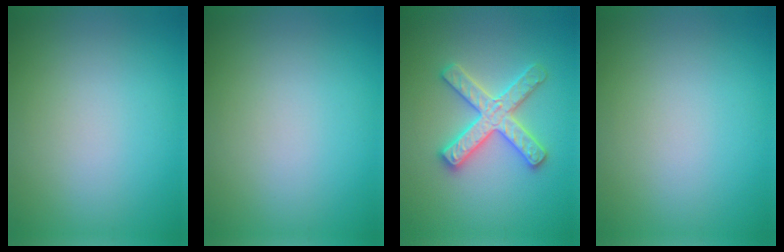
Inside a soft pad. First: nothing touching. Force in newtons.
{"total": 0.0}
{"total": 3.7, "press": 3.6, "slide": 0.6}
{"total": 0.0}